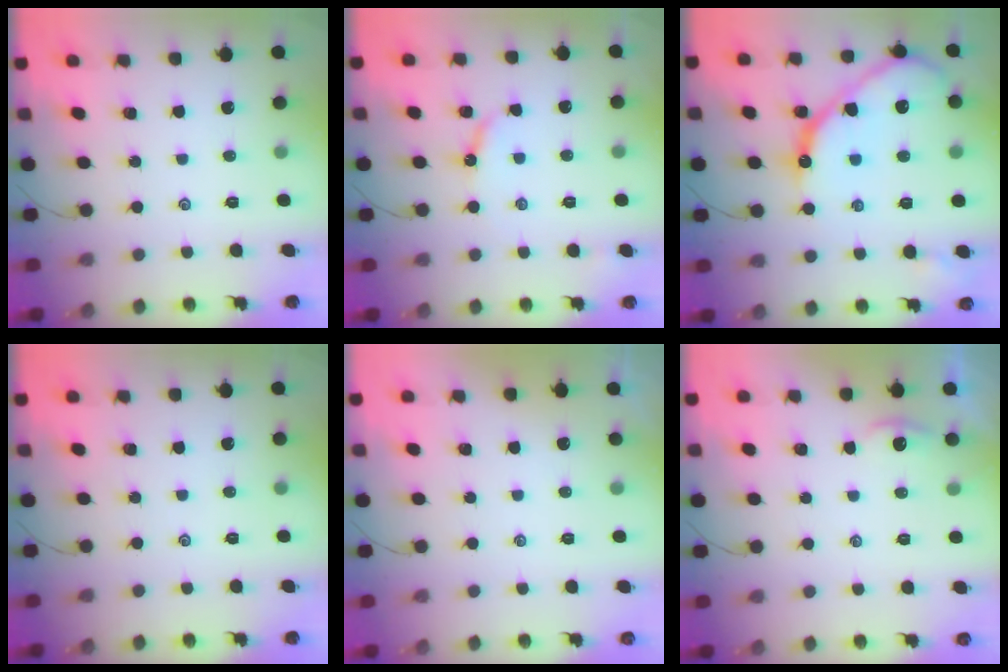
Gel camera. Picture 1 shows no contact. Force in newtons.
{"total": 6.2, "press": 6.2, "slide": 0.2}
{"total": 15.7, "press": 15.7, "slide": 1.4}
{"total": 0.0}
{"total": 1.2, "press": 1.2, "slide": 0.3}
{"total": 2.0, "press": 2.0, "slide": 0.1}